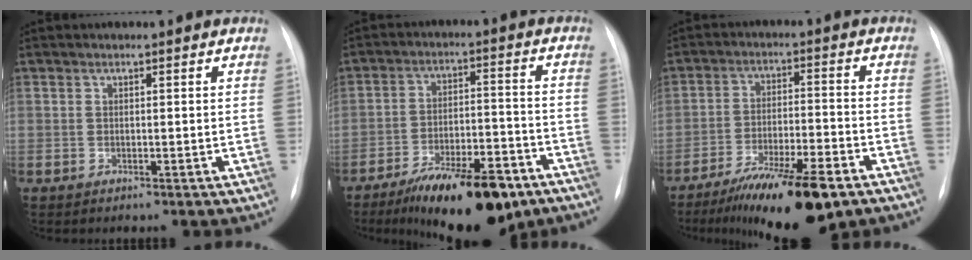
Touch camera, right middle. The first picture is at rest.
{"total": 16.4, "force": [-11.3, 5.0, 10.8], "torque": [-0.146, 0.009, -0.177]}
{"total": 14.6, "force": [-10.1, 2.3, 10.2], "torque": [-0.160, -0.023, -0.167]}